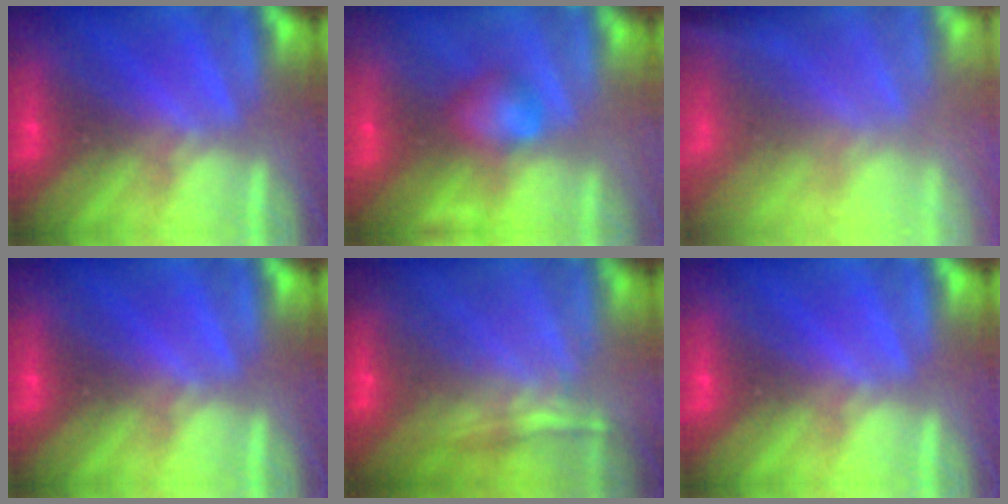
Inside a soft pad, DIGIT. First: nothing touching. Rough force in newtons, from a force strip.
{"total": 2.7}
{"total": 6.9}
{"total": 0.0}
{"total": 7.3}
{"total": 0.0}